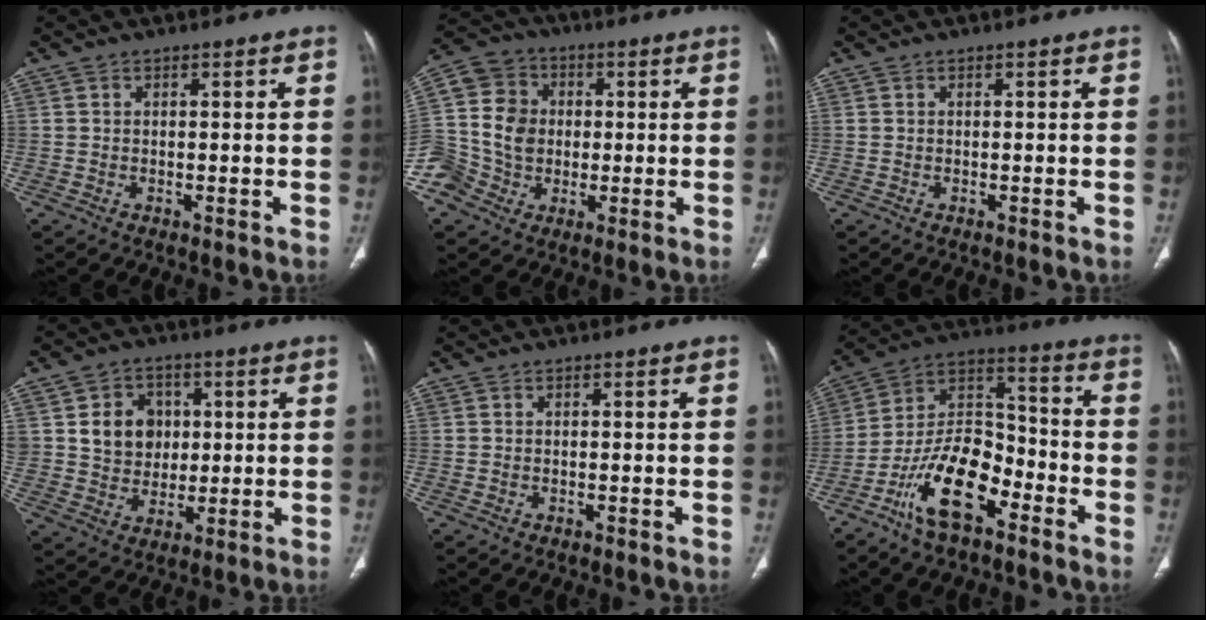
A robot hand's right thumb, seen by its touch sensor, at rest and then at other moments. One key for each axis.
{"total": 15.6, "fx": -1.3, "fy": 14.1, "fz": 6.5, "tx": -0.125, "ty": 0.030, "tz": -0.018}
{"total": 0.0}
{"total": 10.2, "fx": 2.1, "fy": 8.7, "fz": 4.8, "tx": -0.035, "ty": -0.006, "tz": 0.045}
{"total": 0.0}
{"total": 16.0, "fx": -8.8, "fy": 7.5, "fz": 11.1, "tx": -0.186, "ty": 0.069, "tz": -0.169}